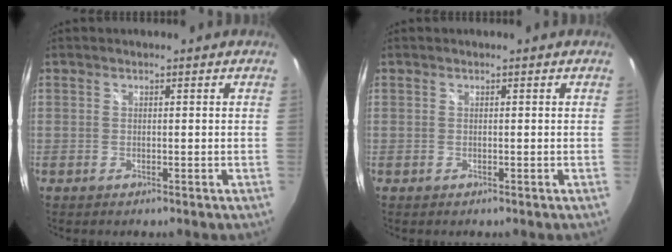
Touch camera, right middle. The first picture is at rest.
{"total": 0.0}